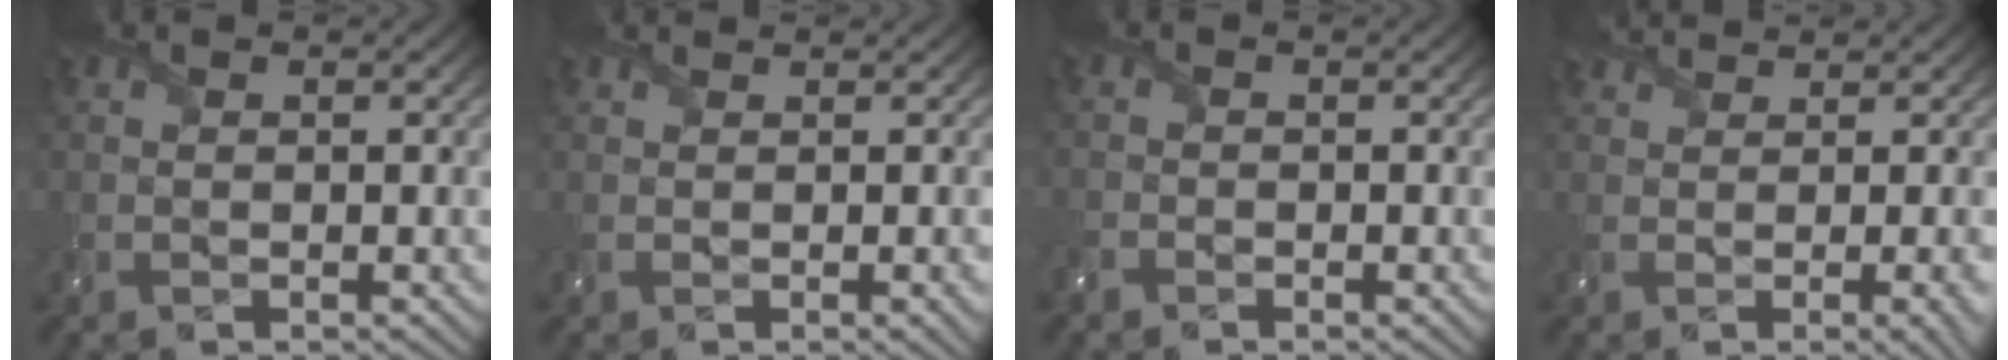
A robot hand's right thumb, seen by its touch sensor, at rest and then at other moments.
{"total": 2.6, "force": [1.2, 0.6, 2.2], "torque": [-0.041, 0.005, 0.016]}
{"total": 1.1, "force": [-1.0, 0.3, -0.2], "torque": [0.004, -0.003, -0.025]}
{"total": 4.6, "force": [1.8, 1.1, 4.2], "torque": [-0.061, 0.012, 0.028]}